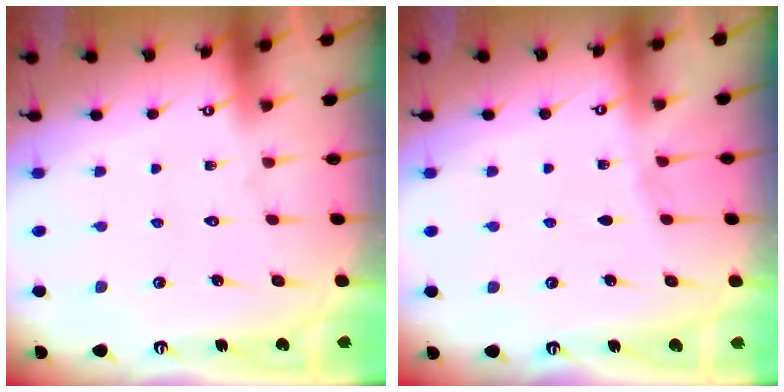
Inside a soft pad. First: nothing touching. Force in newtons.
{"total": 2.9, "press": 2.9, "slide": 0.4}